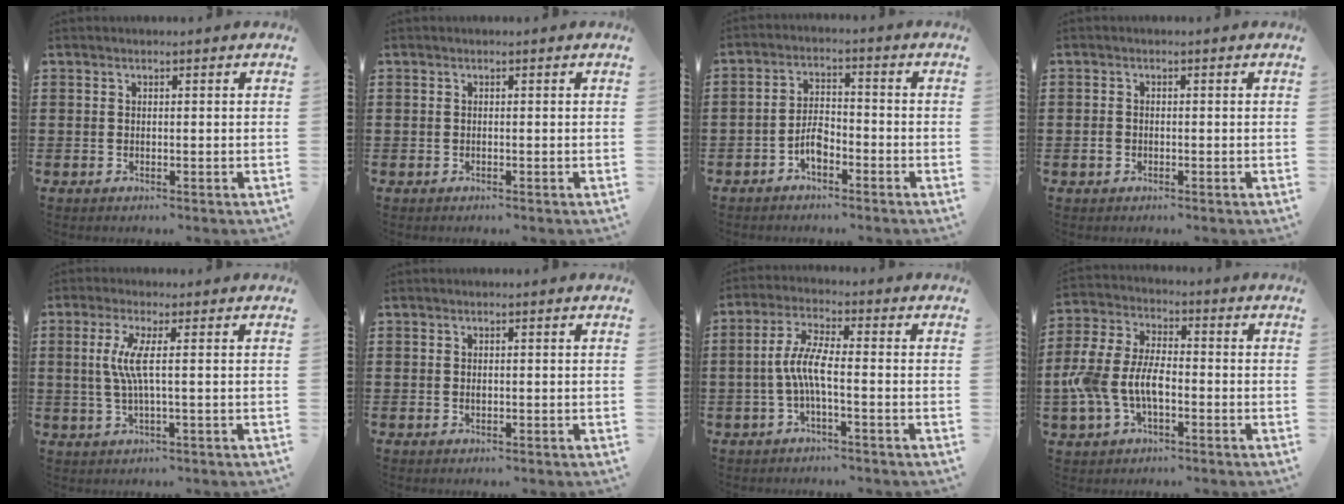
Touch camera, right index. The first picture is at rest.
{"total": 0.0}
{"total": 4.0, "force": [-2.2, 1.9, 2.8], "torque": [-0.064, 0.000, -0.046]}
{"total": 1.1, "force": [-0.5, 0.8, 0.6], "torque": [-0.014, 0.000, -0.009]}
{"total": 5.1, "force": [0.4, 0.1, 5.1], "torque": [-0.112, -0.012, 0.000]}
{"total": 0.6, "force": [0.0, 0.3, 0.5], "torque": [-0.010, 0.001, 0.000]}
{"total": 5.7, "force": [-1.4, 1.2, 5.4], "torque": [-0.126, -0.007, -0.035]}
{"total": 8.2, "force": [-2.3, 4.4, 6.5], "torque": [-0.170, -0.005, -0.051]}